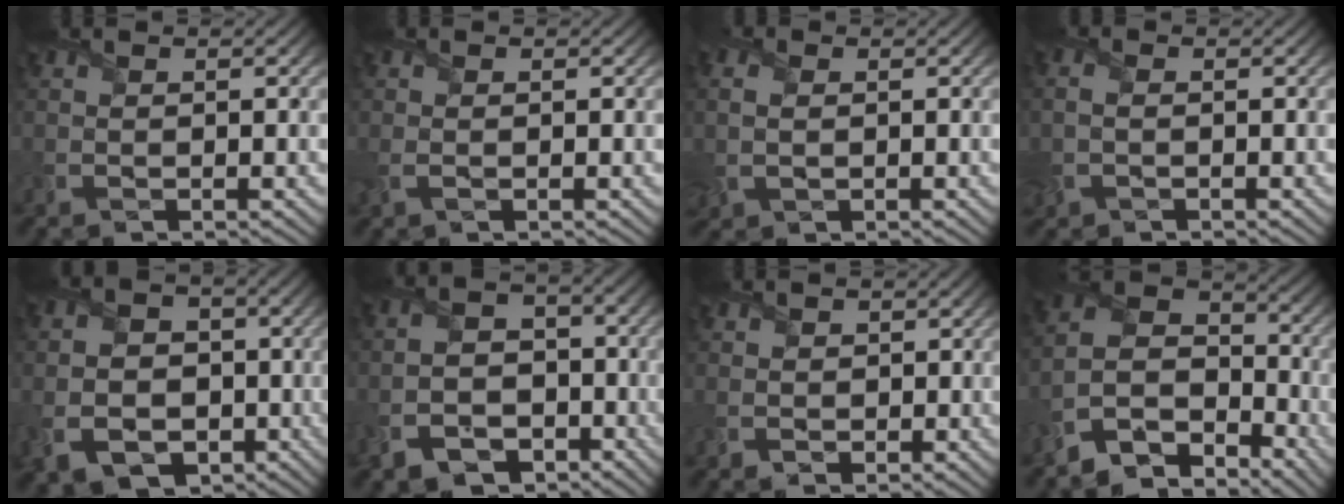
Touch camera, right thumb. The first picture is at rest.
{"total": 1.5, "force": [-0.2, 0.9, 1.1], "torque": [-0.029, -0.002, -0.002]}
{"total": 3.3, "force": [0.3, 2.4, 2.2], "torque": [-0.068, 0.008, 0.012]}
{"total": 2.8, "force": [-0.4, 2.1, 1.9], "torque": [-0.054, 0.005, -0.003]}
{"total": 9.6, "force": [-3.3, 7.5, 5.0], "torque": [-0.110, -0.035, -0.071]}
{"total": 7.9, "force": [-4.5, 5.2, 3.9], "torque": [-0.083, -0.020, -0.088]}
{"total": 1.0, "force": [0.1, 1.0, 0.1], "torque": [-0.006, -0.003, -0.001]}
{"total": 8.9, "force": [-6.7, 4.3, 3.9], "torque": [-0.072, -0.005, -0.143]}